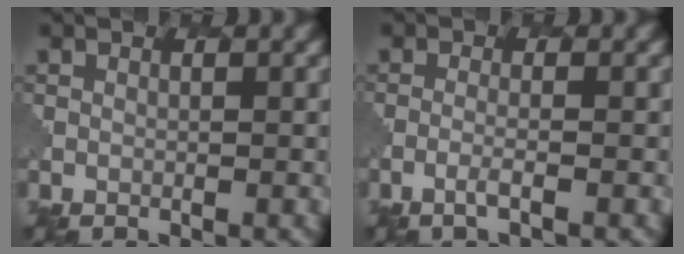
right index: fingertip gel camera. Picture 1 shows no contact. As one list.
[{"total": 1.3, "force": [-0.6, 0.2, 1.1], "torque": [-0.016, 0.003, -0.021]}]